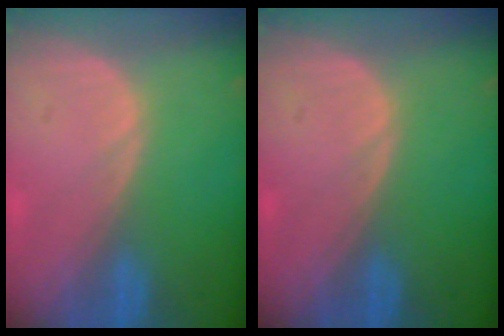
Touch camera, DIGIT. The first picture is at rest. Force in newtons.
{"total": 0.0}